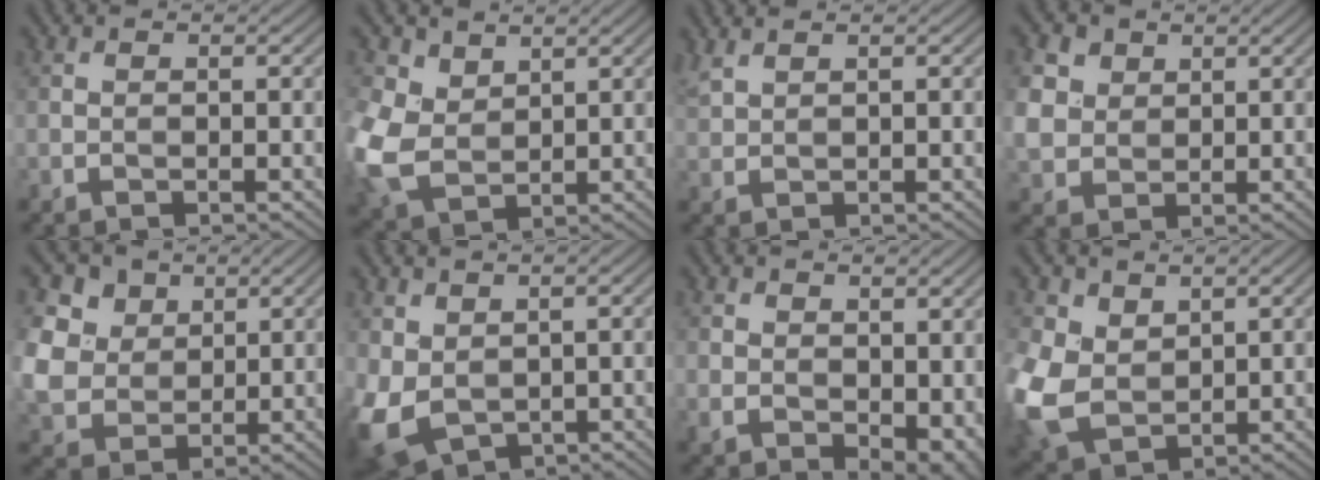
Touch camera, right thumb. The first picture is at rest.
{"total": 8.5, "force": [2.6, 6.2, 5.1], "torque": [-0.171, -0.001, 0.057]}
{"total": 1.9, "force": [1.7, 0.3, 0.9], "torque": [-0.028, 0.010, 0.045]}
{"total": 5.4, "force": [2.2, 4.4, 2.3], "torque": [-0.091, 0.008, 0.038]}
{"total": 8.1, "force": [3.3, 6.4, 3.6], "torque": [-0.126, 0.005, 0.053]}
{"total": 7.4, "force": [0.9, 5.4, 5.0], "torque": [-0.164, -0.016, 0.024]}
{"total": 6.6, "force": [0.9, 4.6, 4.8], "torque": [-0.089, -0.028, 0.037]}
{"total": 9.4, "force": [2.2, 7.0, 6.0], "torque": [-0.193, -0.006, 0.047]}